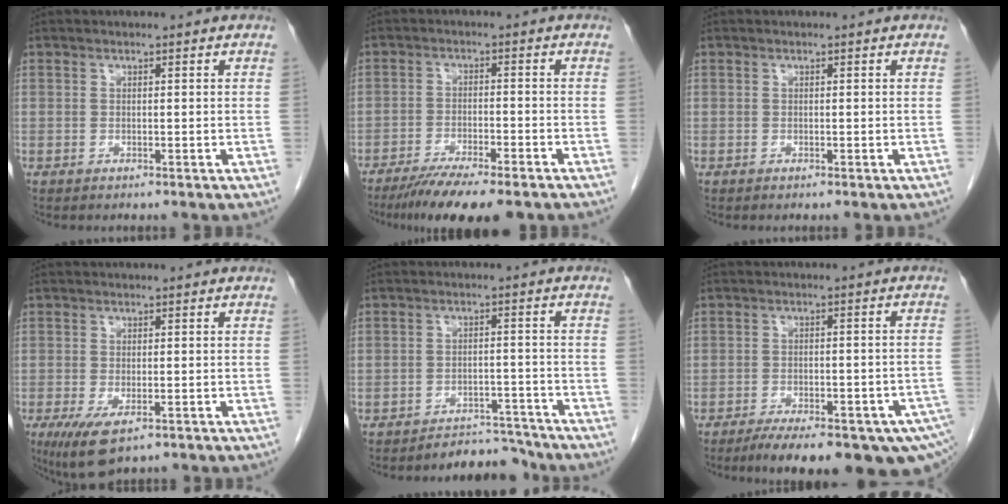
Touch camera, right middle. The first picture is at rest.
{"total": 10.8, "force": [-8.5, 1.3, 6.5], "torque": [-0.099, -0.023, -0.132]}
{"total": 0.0}
{"total": 6.1, "force": [-3.2, 2.2, 4.7], "torque": [-0.082, -0.017, -0.047]}
{"total": 5.1, "force": [-4.9, 1.1, -0.9], "torque": [0.021, 0.015, -0.074]}
{"total": 18.3, "force": [-13.0, 4.6, 12.0], "torque": [-0.130, 0.003, -0.164]}